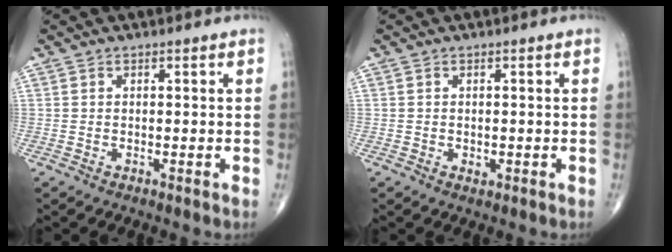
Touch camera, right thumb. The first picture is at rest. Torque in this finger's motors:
{"motor_torque": [-0.20, -0.04, 0.08, 0.26, -0.02]}